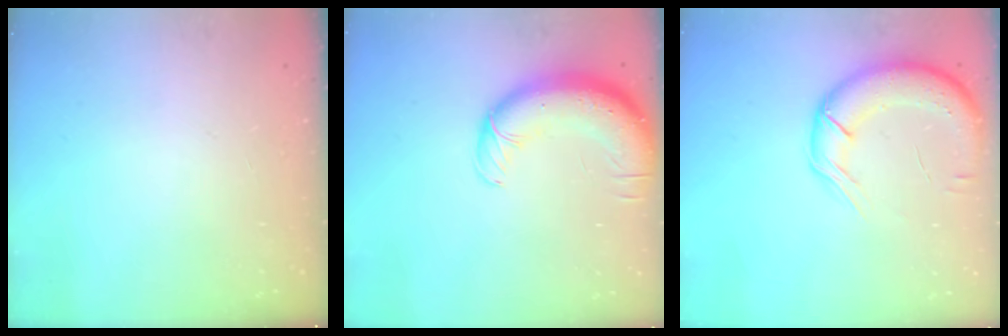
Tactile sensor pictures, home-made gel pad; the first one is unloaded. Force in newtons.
{"total": 13.5, "press": 13.0, "slide": 3.6}
{"total": 14.4, "press": 14.0, "slide": 3.5}